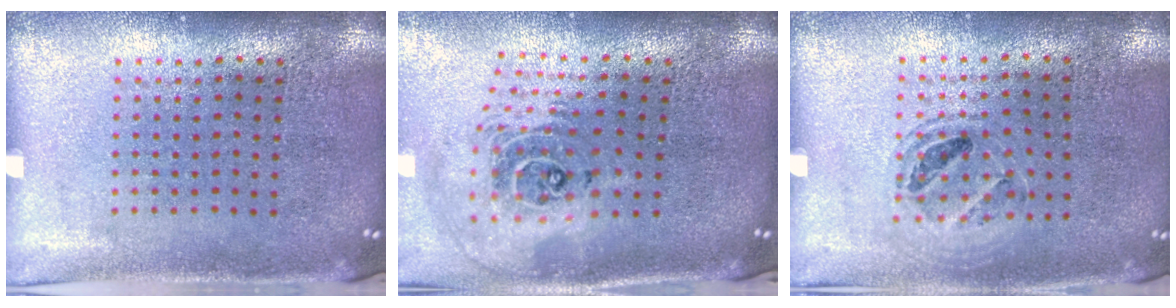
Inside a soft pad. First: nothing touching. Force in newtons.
{"total": 2.3, "press": 1.8, "slide": 1.5}
{"total": 1.1, "press": 1.1, "slide": 0.4}